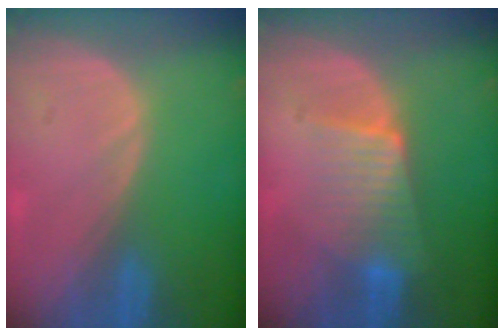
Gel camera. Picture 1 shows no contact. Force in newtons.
{"total": 6.3, "press": 6.0, "slide": 2.0}